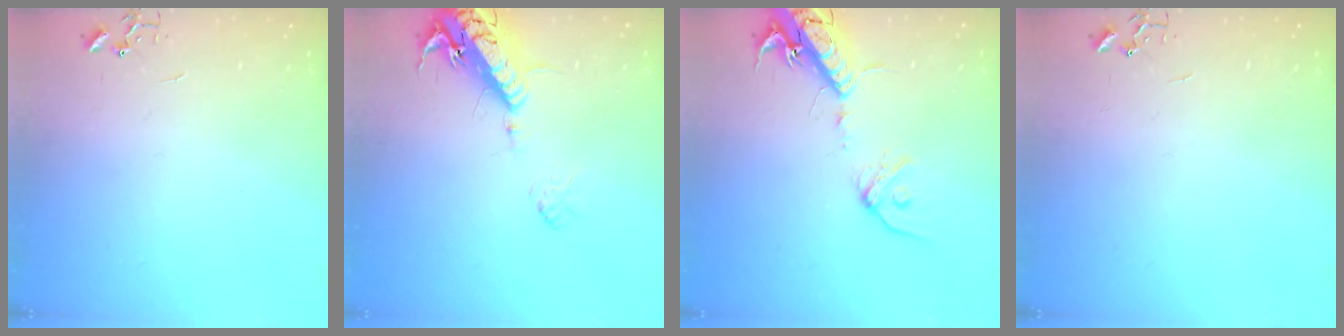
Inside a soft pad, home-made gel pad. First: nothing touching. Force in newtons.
{"total": 16.4, "press": 15.9, "slide": 3.8}
{"total": 17.2, "press": 16.9, "slide": 3.1}
{"total": 0.0}